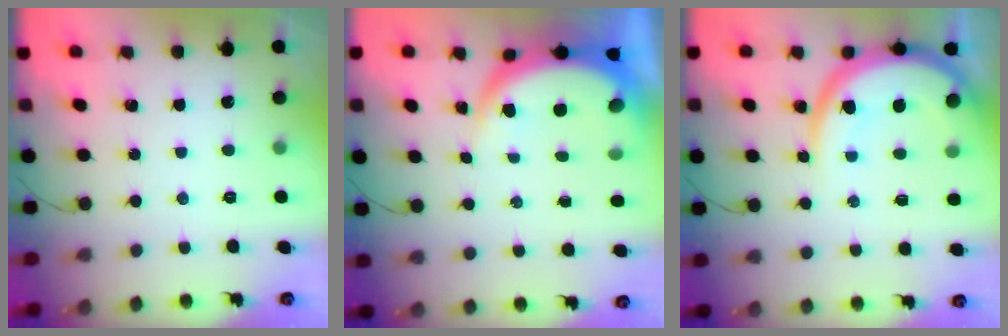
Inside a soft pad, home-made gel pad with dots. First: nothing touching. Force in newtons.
{"total": 7.1, "press": 7.0, "slide": 1.0}
{"total": 12.0, "press": 11.9, "slide": 1.1}